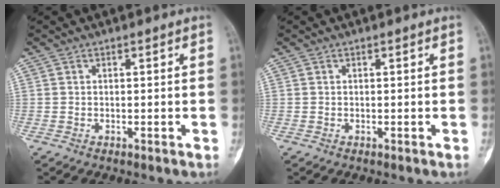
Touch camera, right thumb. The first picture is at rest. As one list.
[{"total": 0.0}]